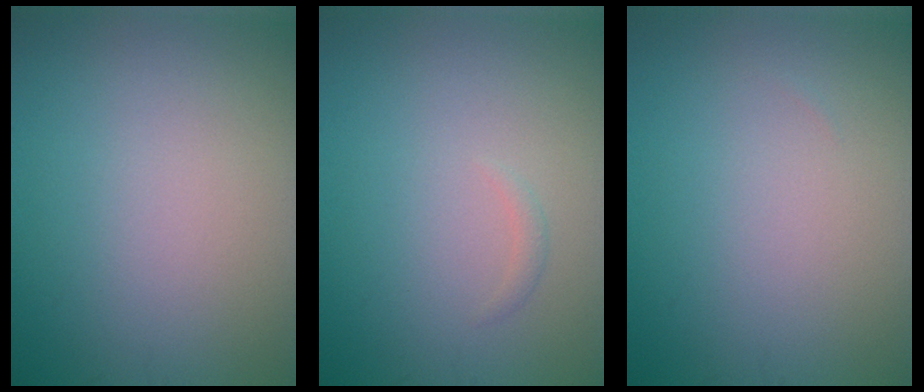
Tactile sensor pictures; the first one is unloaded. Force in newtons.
{"total": 0.6, "press": 0.6, "slide": 0.1}
{"total": 0.0}